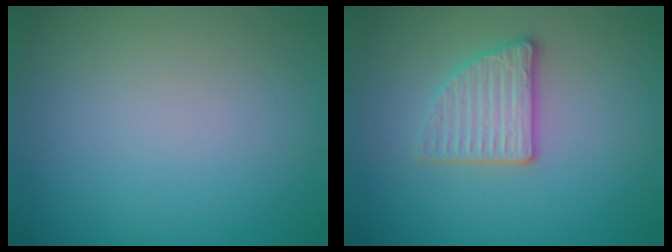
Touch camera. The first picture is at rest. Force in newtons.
{"total": 2.9, "press": 2.7, "slide": 1.1}